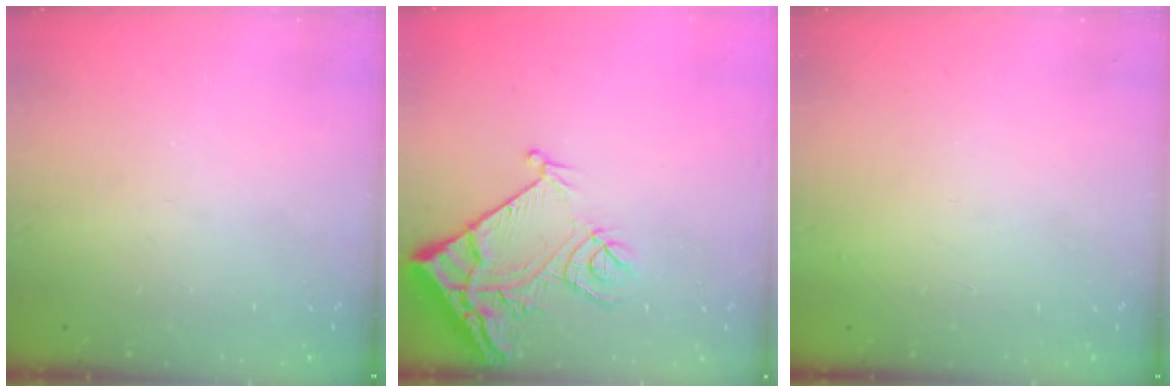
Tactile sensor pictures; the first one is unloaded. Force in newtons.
{"total": 12.6, "press": 12.5, "slide": 1.5}
{"total": 2.9, "press": 2.9, "slide": 0.1}